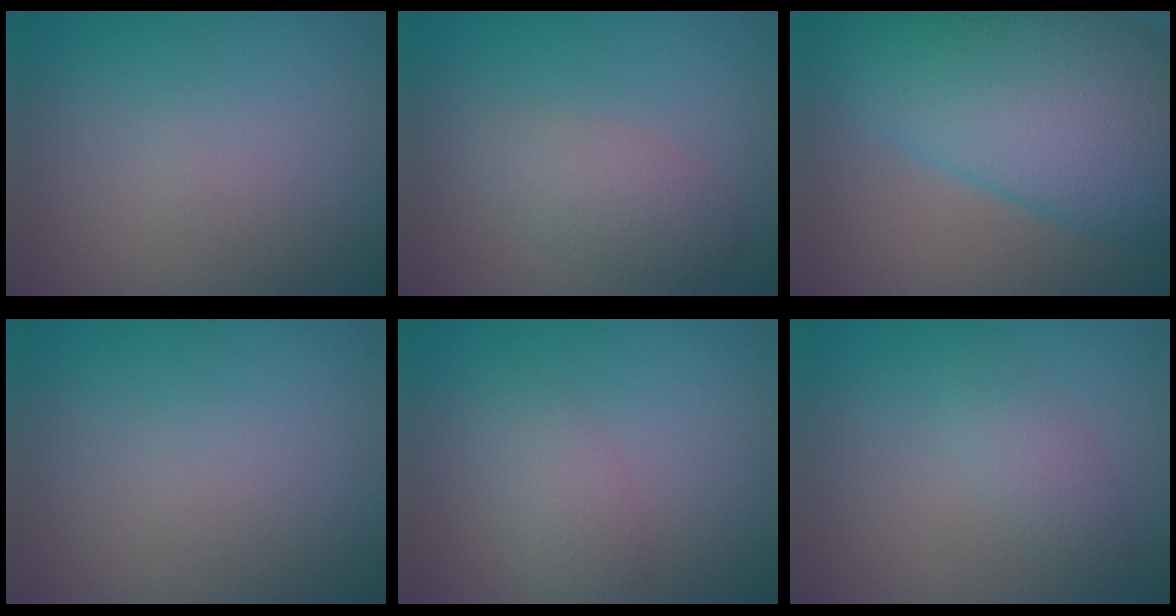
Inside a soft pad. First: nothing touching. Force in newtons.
{"total": 2.5, "press": 2.5, "slide": 0.1}
{"total": 13.3, "press": 13.3, "slide": 0.3}
{"total": 0.0}
{"total": 2.2, "press": 2.2, "slide": 0.1}
{"total": 1.7, "press": 1.7, "slide": 0.0}